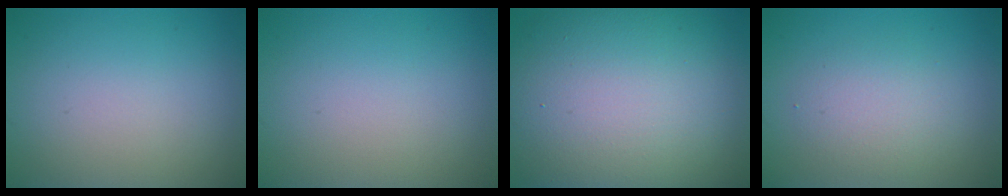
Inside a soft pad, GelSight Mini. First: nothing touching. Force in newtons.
{"total": 0.0}
{"total": 16.8, "press": 16.8, "slide": 0.8}
{"total": 2.7, "press": 2.7, "slide": 0.2}